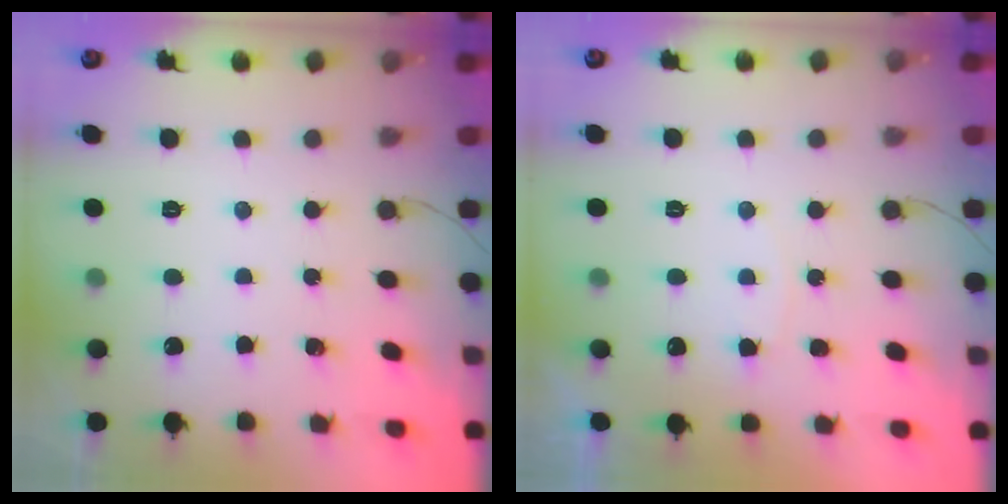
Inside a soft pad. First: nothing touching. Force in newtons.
{"total": 4.6, "press": 4.6, "slide": 0.3}